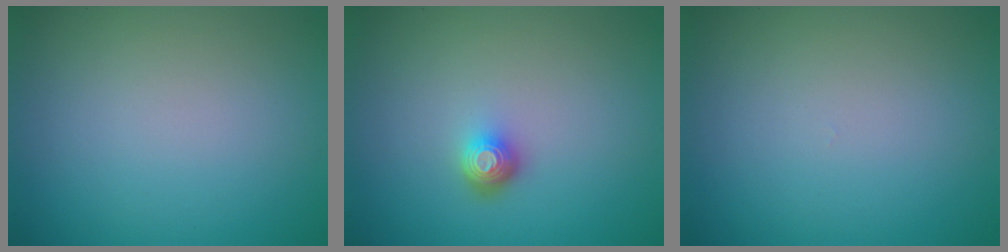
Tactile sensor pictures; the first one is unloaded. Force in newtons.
{"total": 1.7, "press": 1.3, "slide": 1.2}
{"total": 0.0}